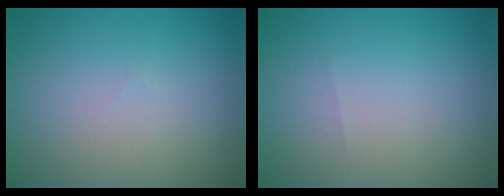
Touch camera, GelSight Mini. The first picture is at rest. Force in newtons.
{"total": 0.0}